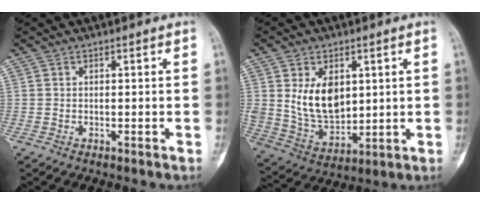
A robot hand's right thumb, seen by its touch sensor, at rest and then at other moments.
{"total": 11.8, "force": [3.1, 7.7, 8.4], "torque": [-0.125, -0.022, 0.076]}